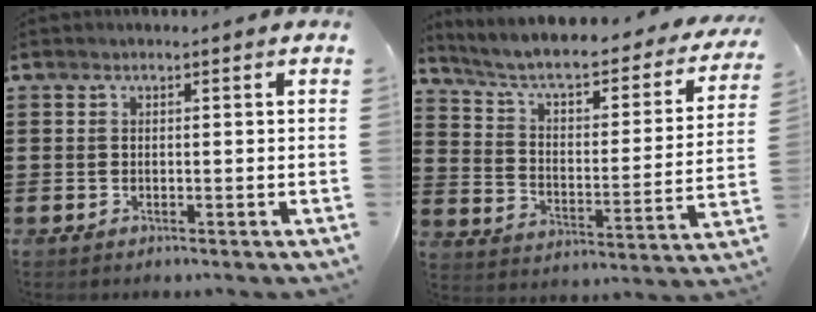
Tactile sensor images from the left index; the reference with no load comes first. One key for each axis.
{"total": 5.6, "fx": 4.7, "fy": 1.0, "fz": 2.8, "tx": -0.077, "ty": -0.039, "tz": 0.072}